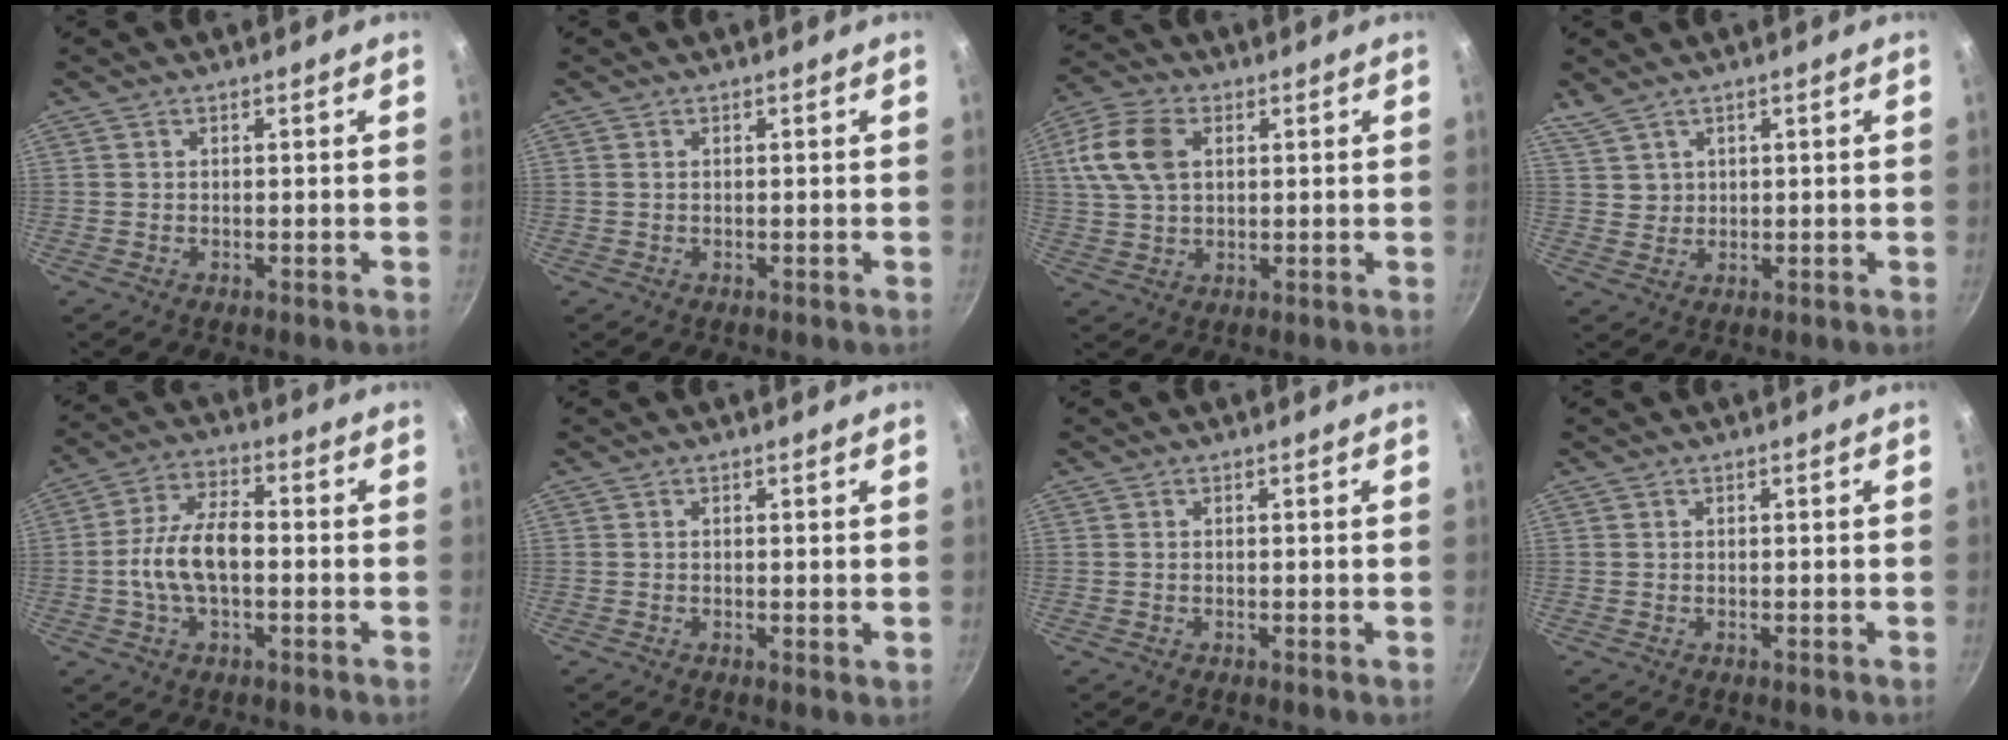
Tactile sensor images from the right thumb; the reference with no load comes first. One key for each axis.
{"total": 0.0}
{"total": 10.9, "fx": 2.8, "fy": 7.2, "fz": 7.8, "tx": -0.150, "ty": 0.011, "tz": 0.046}
{"total": 3.6, "fx": 2.8, "fy": 1.7, "fz": 1.4, "tx": -0.025, "ty": -0.001, "tz": 0.067}
{"total": 10.9, "fx": -1.3, "fy": 5.7, "fz": 9.1, "tx": -0.160, "ty": 0.035, "tz": -0.032}
{"total": 0.8, "fx": 0.2, "fy": 0.2, "fz": 0.7, "tx": -0.011, "ty": -0.002, "tz": 0.000}
{"total": 0.0}
{"total": 0.0}